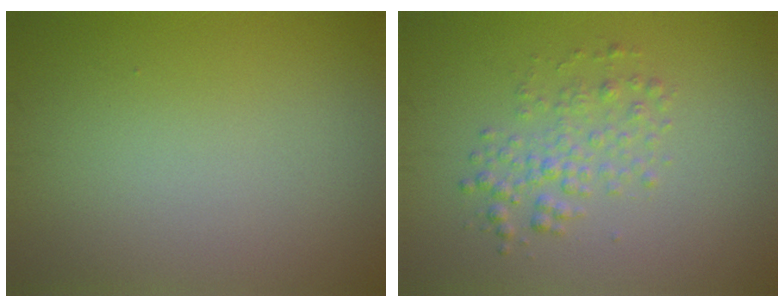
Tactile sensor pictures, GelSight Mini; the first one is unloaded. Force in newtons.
{"total": 2.5, "press": 2.5, "slide": 0.0}